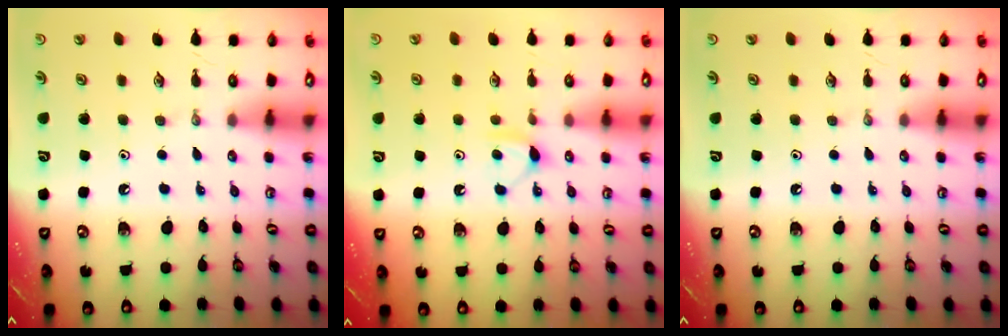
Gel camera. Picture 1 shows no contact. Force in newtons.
{"total": 5.7, "press": 5.7, "slide": 0.8}
{"total": 0.0}